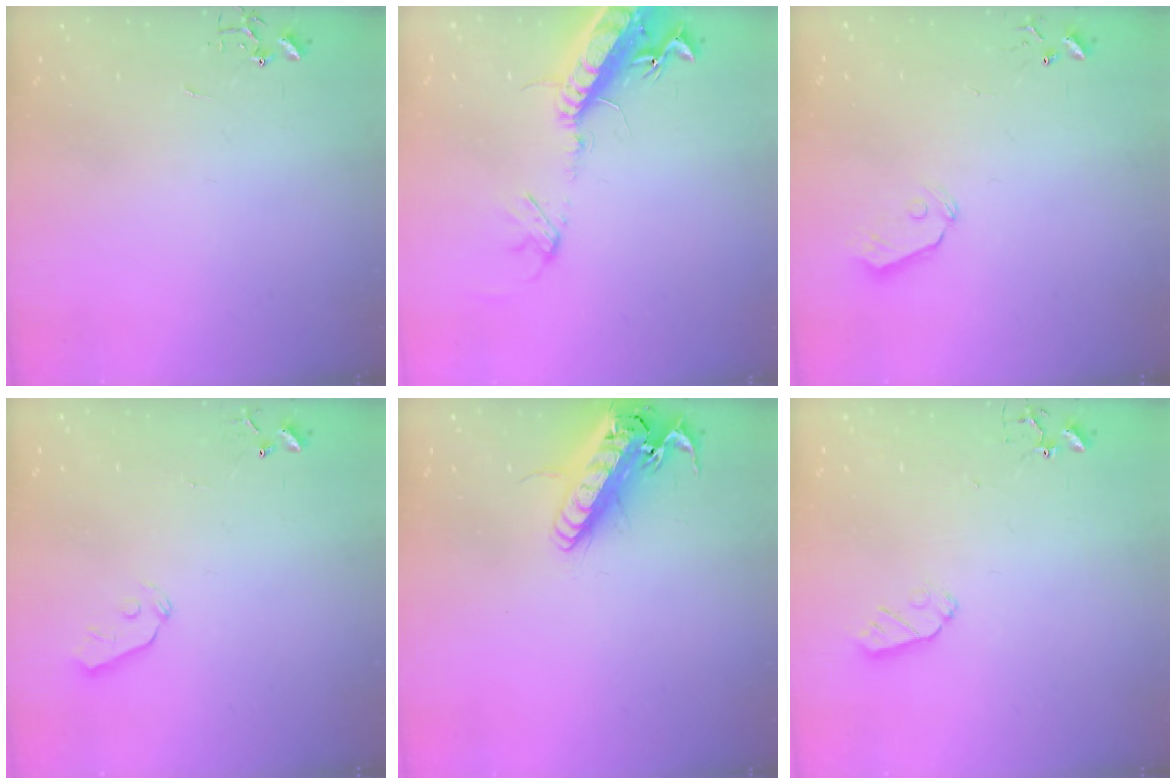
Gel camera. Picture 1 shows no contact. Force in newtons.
{"total": 17.8, "press": 17.3, "slide": 4.1}
{"total": 6.1, "press": 6.1, "slide": 0.5}
{"total": 3.8, "press": 3.7, "slide": 0.7}
{"total": 19.1, "press": 18.8, "slide": 3.3}
{"total": 4.9, "press": 4.8, "slide": 0.6}